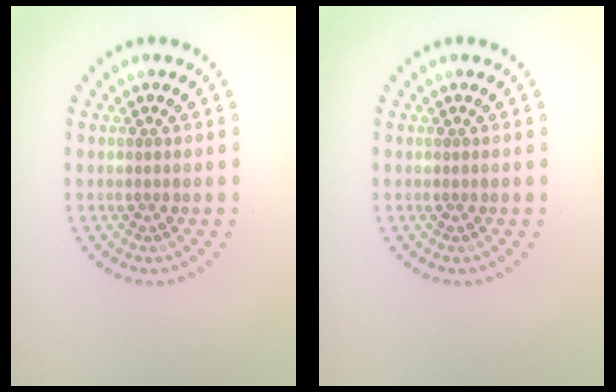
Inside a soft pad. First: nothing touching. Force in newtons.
{"total": 0.0}